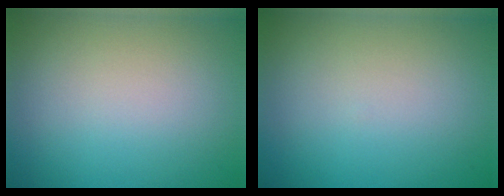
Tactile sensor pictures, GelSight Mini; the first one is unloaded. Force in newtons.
{"total": 0.0}